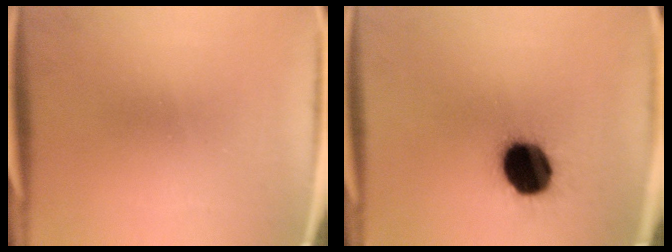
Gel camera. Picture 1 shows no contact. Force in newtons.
{"total": 15.6}